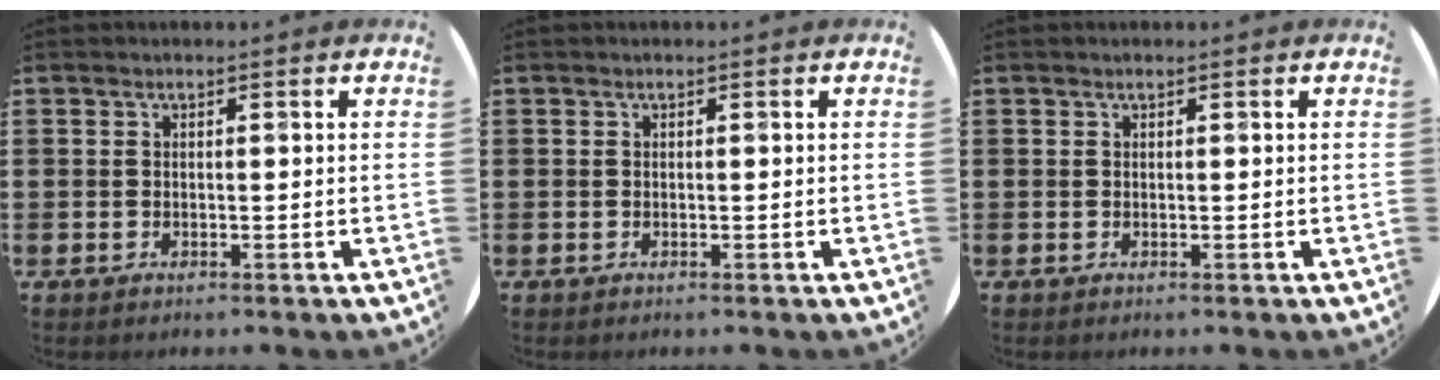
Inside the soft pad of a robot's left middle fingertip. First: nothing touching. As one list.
[{"total": 0.0}, {"total": 0.0}]